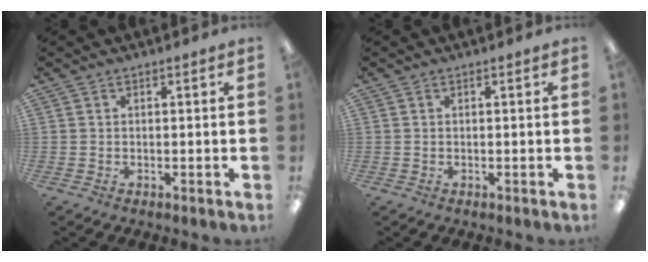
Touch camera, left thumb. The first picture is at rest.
{"total": 0.0}